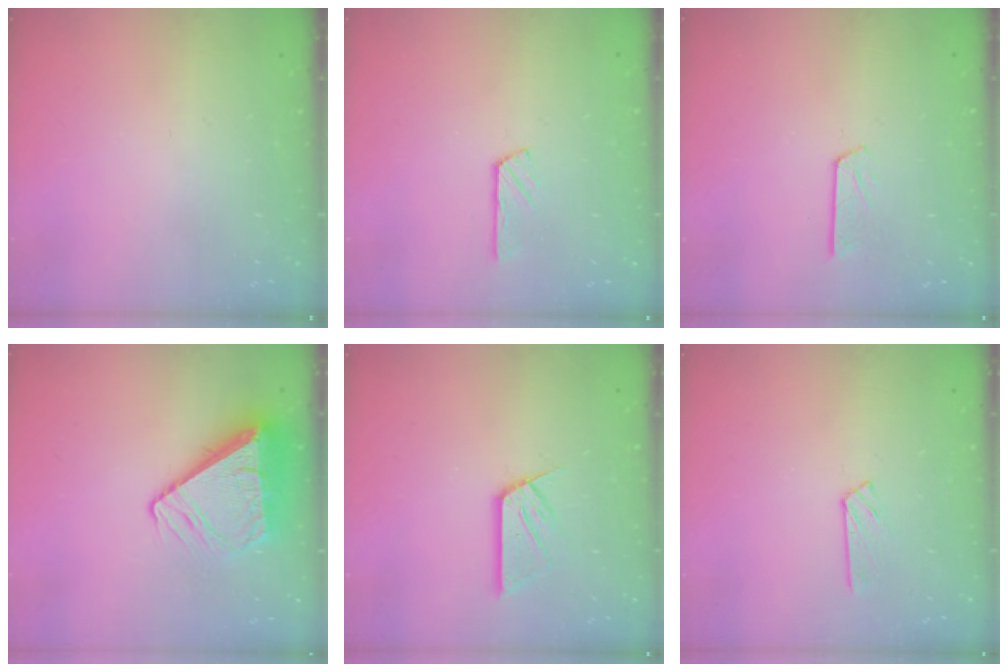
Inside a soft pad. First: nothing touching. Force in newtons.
{"total": 3.0, "press": 3.0, "slide": 0.4}
{"total": 4.7, "press": 4.7, "slide": 0.5}
{"total": 10.8, "press": 10.7, "slide": 1.2}
{"total": 8.1, "press": 8.0, "slide": 0.6}
{"total": 3.7, "press": 3.7, "slide": 0.4}